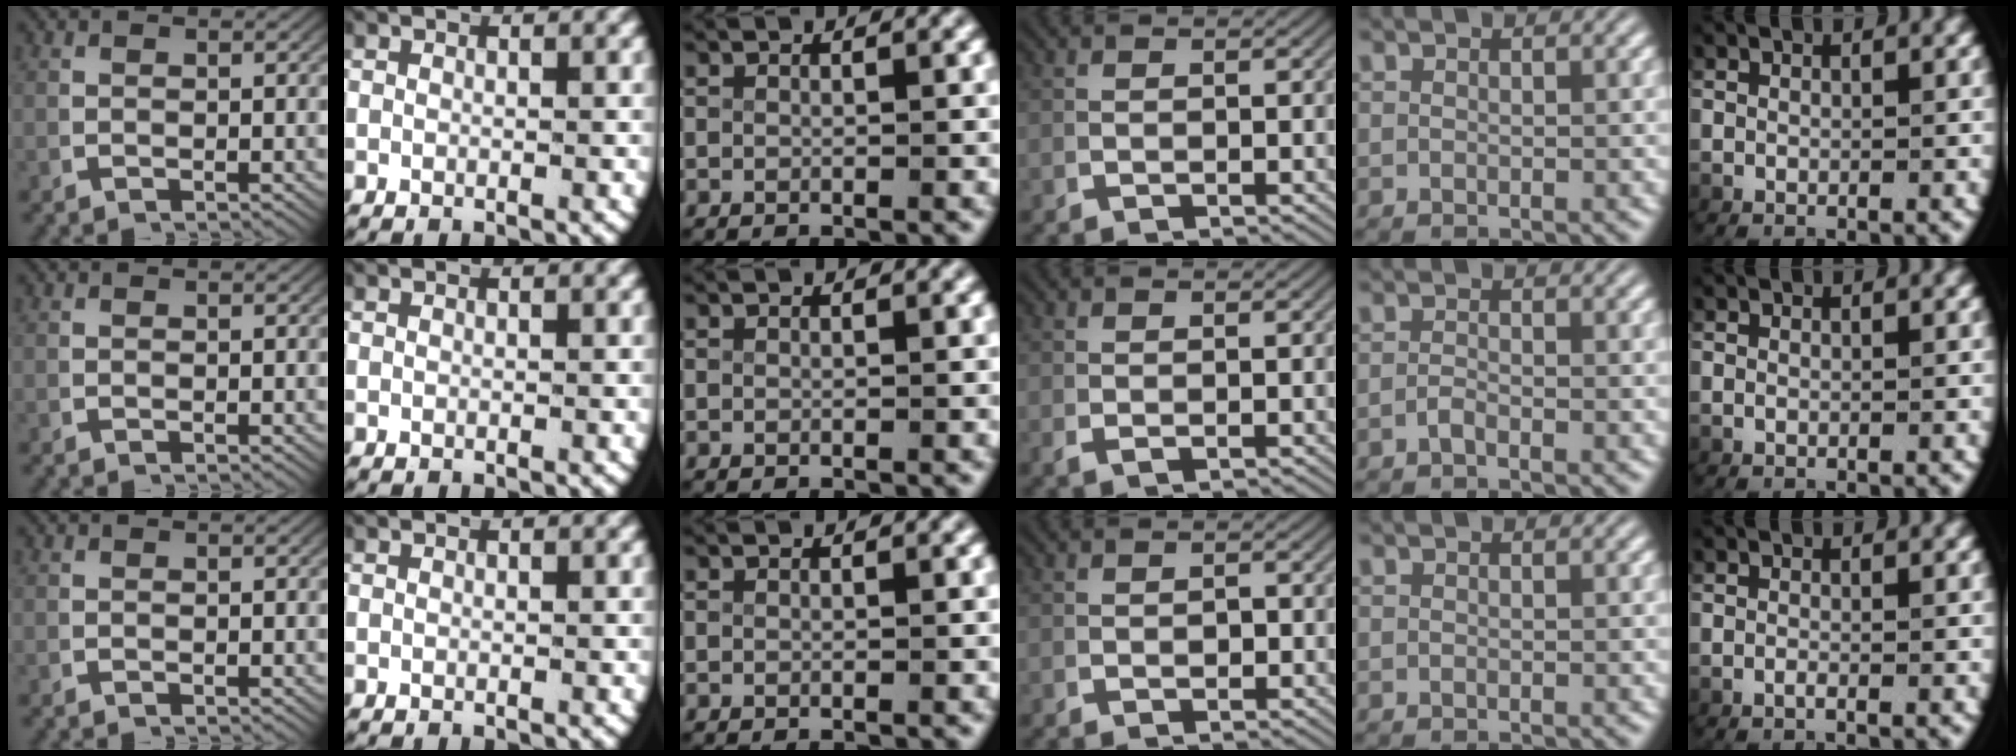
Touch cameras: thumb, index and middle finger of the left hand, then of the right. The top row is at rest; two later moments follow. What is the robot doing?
{"motion": "lift_and_place", "object": "paper"}